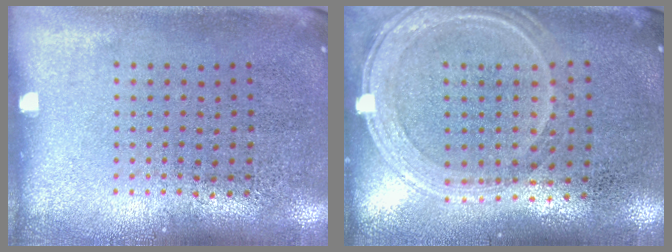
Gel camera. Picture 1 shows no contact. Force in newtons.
{"total": 1.2, "press": 1.2, "slide": 0.4}